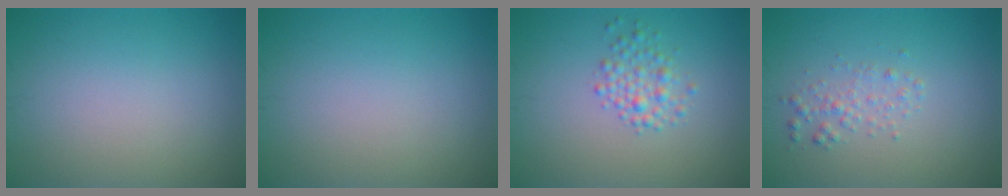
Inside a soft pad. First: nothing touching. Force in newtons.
{"total": 0.0}
{"total": 2.2, "press": 2.2, "slide": 0.1}
{"total": 1.5, "press": 1.5, "slide": 0.0}